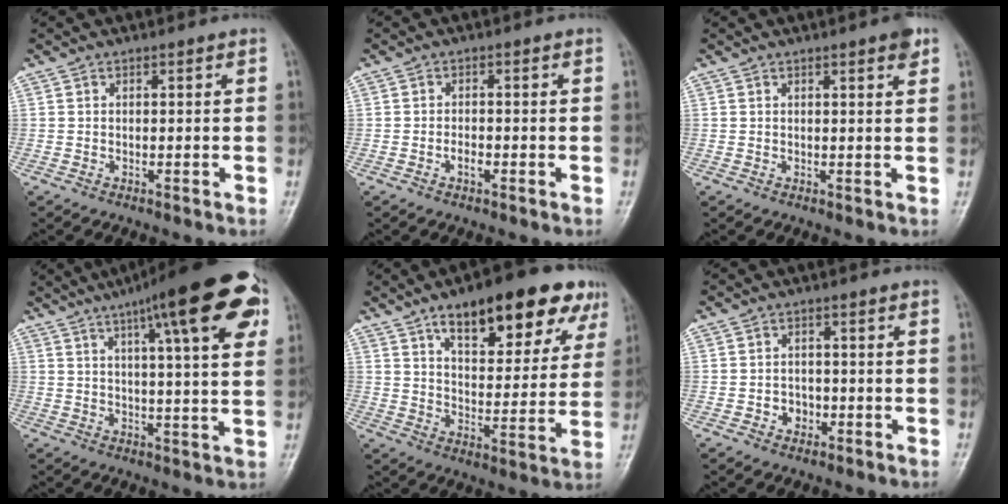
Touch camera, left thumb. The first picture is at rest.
{"total": 1.9, "force": [-0.8, 1.0, 1.3], "torque": [-0.020, 0.004, -0.016]}
{"total": 2.5, "force": [1.6, 0.4, 1.9], "torque": [-0.023, -0.006, 0.017]}
{"total": 20.5, "force": [9.7, 4.4, 17.5], "torque": [-0.230, -0.003, 0.130]}
{"total": 21.2, "force": [12.2, 8.3, 15.2], "torque": [-0.166, -0.028, 0.177]}
{"total": 3.3, "force": [-1.1, 2.8, 1.4], "torque": [0.000, 0.008, -0.018]}